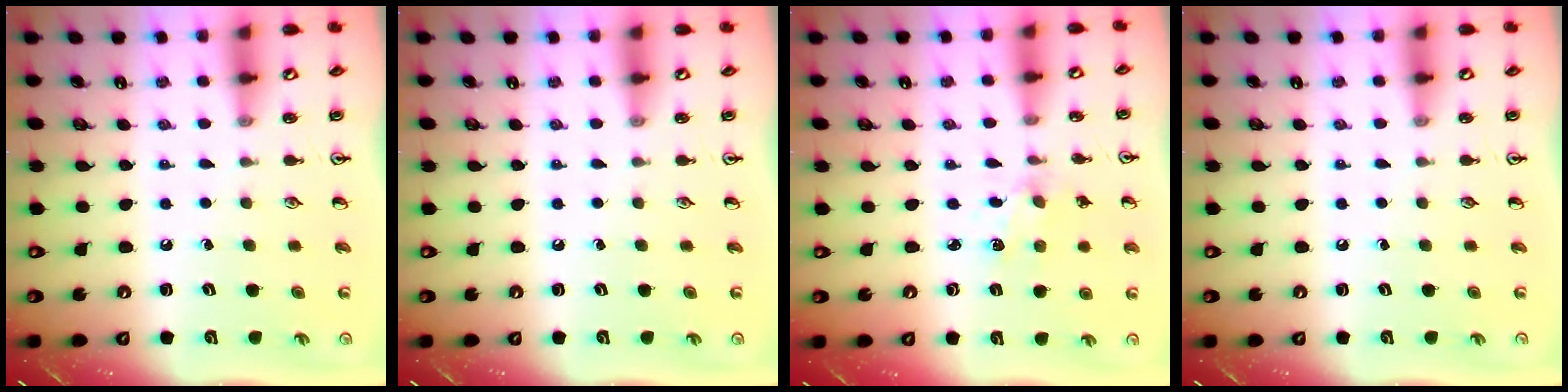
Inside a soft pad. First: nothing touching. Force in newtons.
{"total": 0.0}
{"total": 1.9, "press": 1.9, "slide": 0.4}
{"total": 0.0}